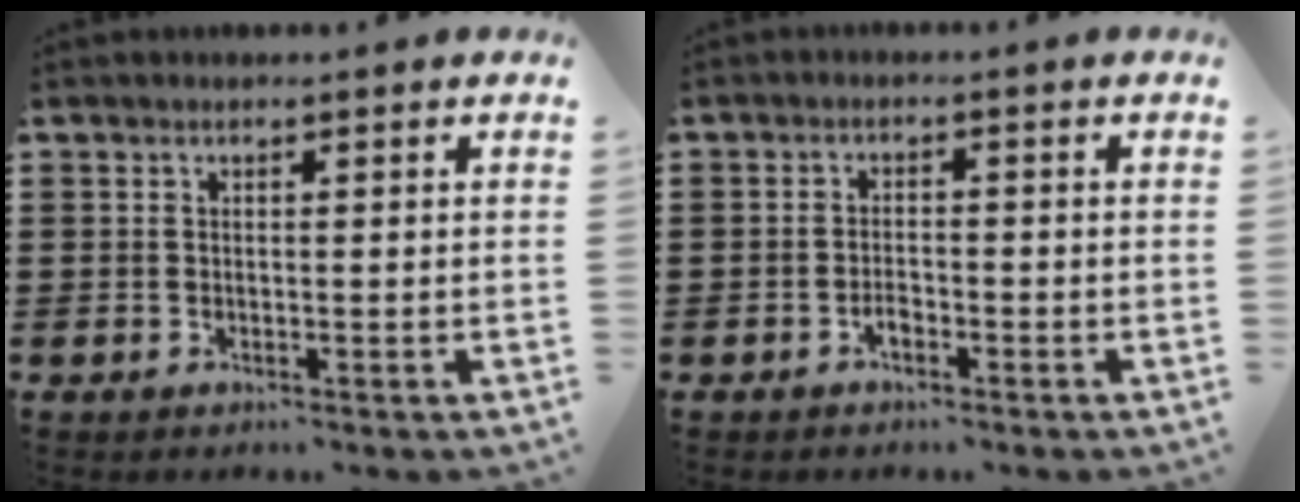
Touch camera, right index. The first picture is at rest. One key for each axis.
{"total": 1.8, "fx": -1.1, "fy": 0.7, "fz": 1.2, "tx": -0.026, "ty": -0.003, "tz": -0.021}